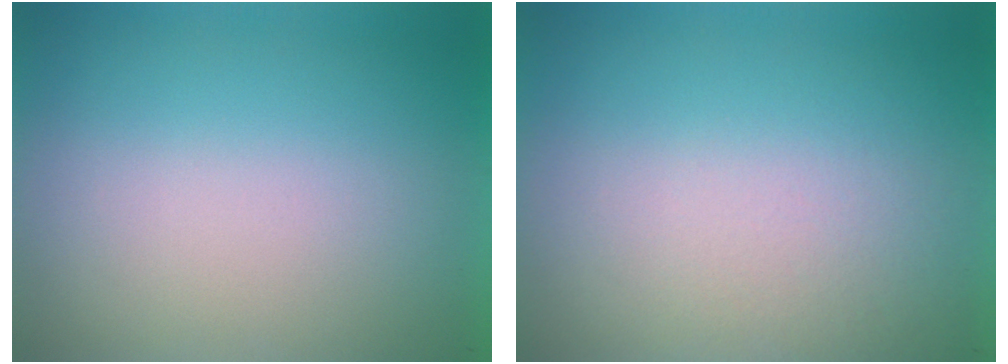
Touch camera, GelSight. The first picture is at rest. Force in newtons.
{"total": 2.5}